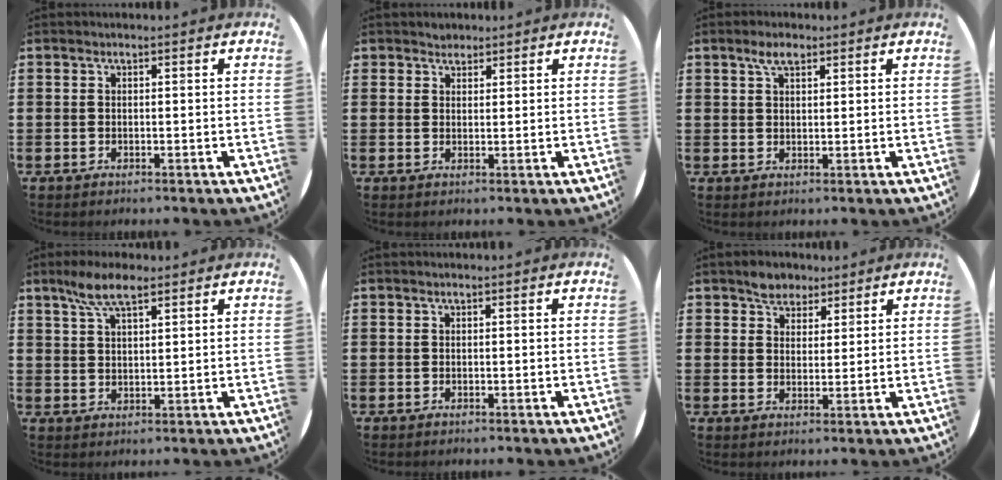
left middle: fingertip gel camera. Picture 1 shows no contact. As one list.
[{"total": 1.5, "force": [1.4, 0.6, -0.1], "torque": [0.000, 0.002, 0.028]}, {"total": 3.0, "force": [2.2, 1.2, 1.8], "torque": [-0.031, 0.004, 0.037]}, {"total": 6.0, "force": [4.3, 1.8, 3.8], "torque": [-0.085, 0.001, 0.077]}, {"total": 0.0}, {"total": 3.5, "force": [3.0, 1.9, 0.2], "torque": [-0.005, 0.002, 0.057]}]